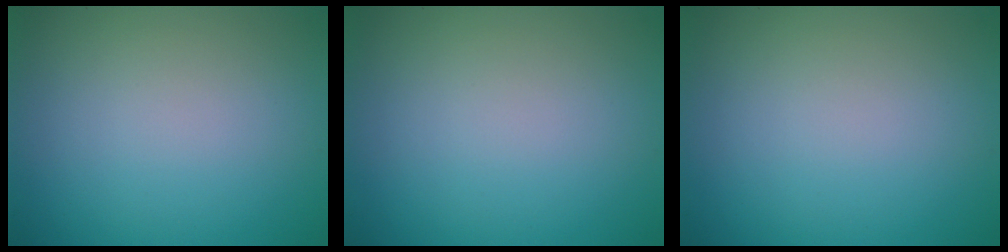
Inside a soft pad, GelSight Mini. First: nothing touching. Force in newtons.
{"total": 0.0}
{"total": 0.0}